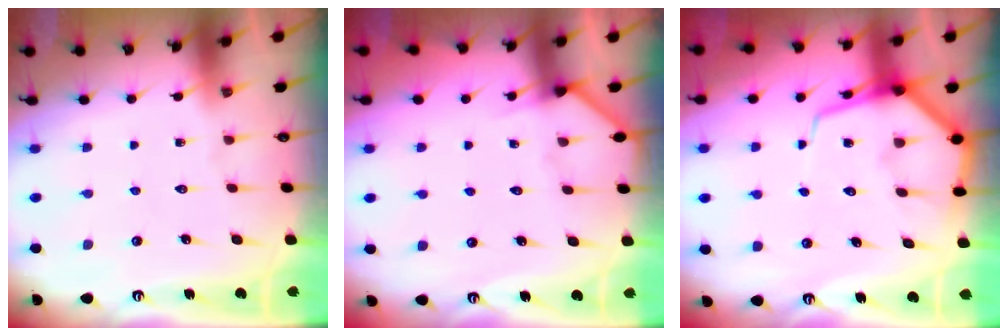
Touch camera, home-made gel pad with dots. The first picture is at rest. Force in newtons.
{"total": 3.0, "press": 3.0, "slide": 0.2}
{"total": 8.3, "press": 8.3, "slide": 0.9}